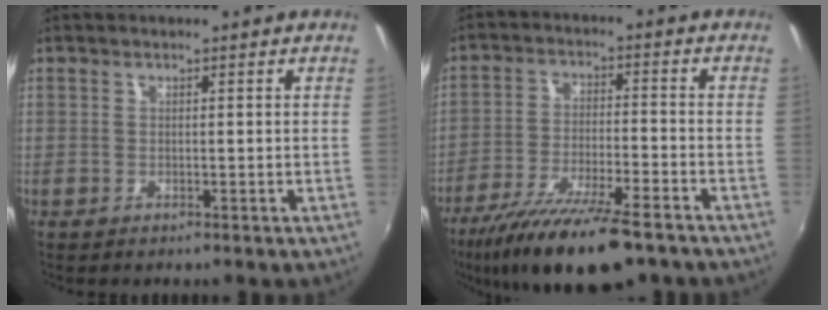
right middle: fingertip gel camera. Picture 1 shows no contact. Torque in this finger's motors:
{"motor_torque": [1.10, -1.03, 0.29, 0.11]}